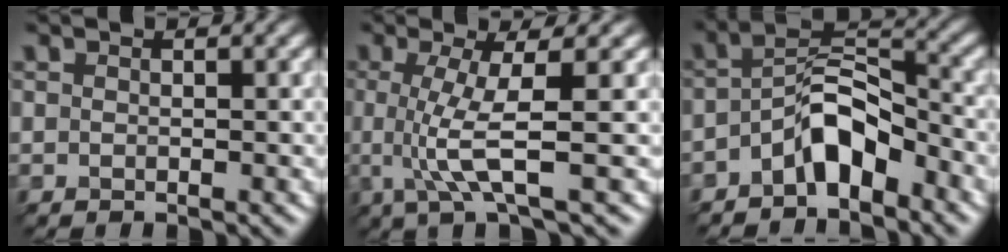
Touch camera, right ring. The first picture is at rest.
{"total": 4.1, "force": [-0.1, 0.2, 4.1], "torque": [-0.094, 0.005, 0.013]}
{"total": 4.7, "force": [-3.6, 1.3, 2.8], "torque": [-0.058, 0.019, -0.060]}